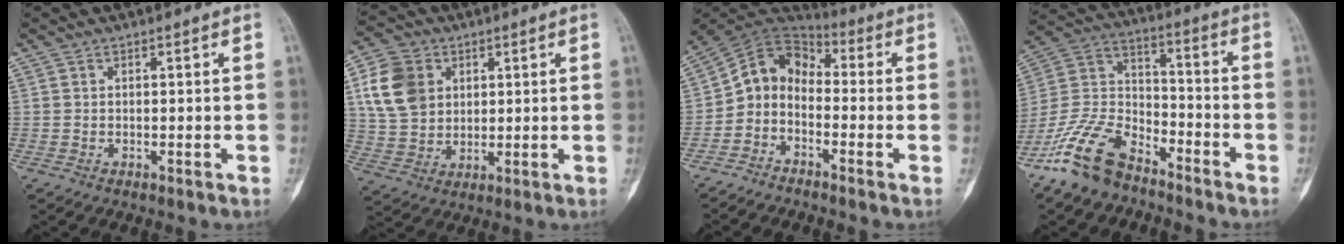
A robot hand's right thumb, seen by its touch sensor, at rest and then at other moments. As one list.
[{"total": 11.8, "force": [3.5, 9.2, 6.5], "torque": [-0.107, -0.002, 0.070]}, {"total": 8.6, "force": [-2.8, 6.4, 5.0], "torque": [-0.074, 0.063, -0.072]}, {"total": 15.0, "force": [-11.1, 7.1, 7.1], "torque": [-0.140, 0.070, -0.218]}]